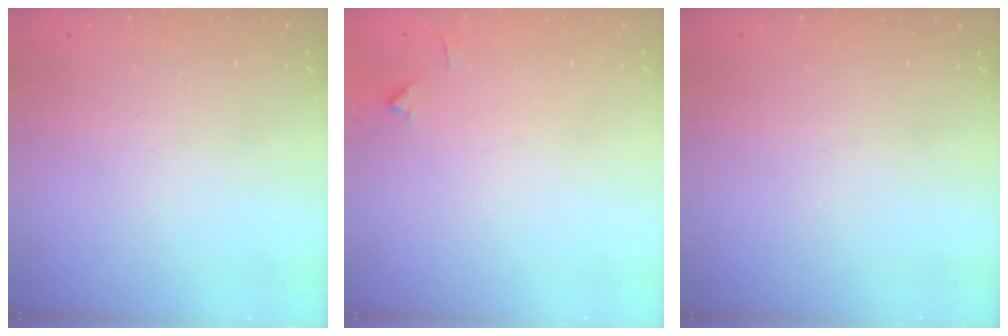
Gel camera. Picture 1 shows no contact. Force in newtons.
{"total": 4.0, "press": 3.9, "slide": 0.5}
{"total": 0.0}